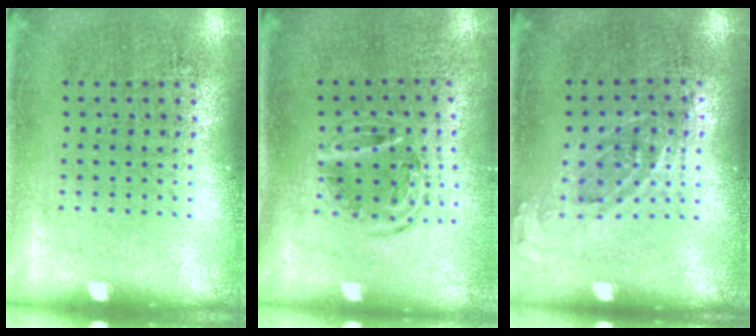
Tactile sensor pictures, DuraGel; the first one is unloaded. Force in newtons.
{"total": 1.1, "press": 1.0, "slide": 0.2}
{"total": 0.8, "press": 0.8, "slide": 0.3}